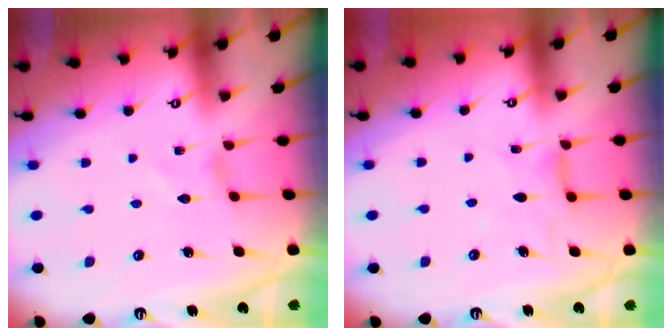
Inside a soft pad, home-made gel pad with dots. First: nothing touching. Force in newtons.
{"total": 2.1, "press": 2.0, "slide": 0.4}